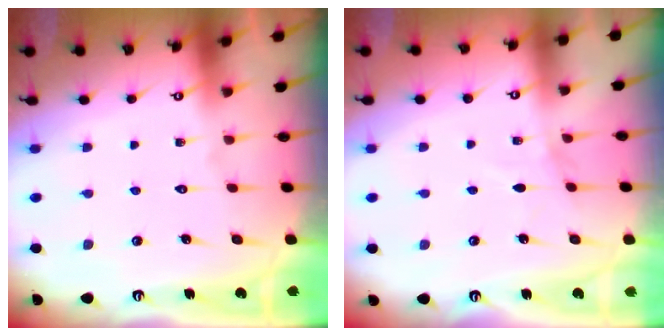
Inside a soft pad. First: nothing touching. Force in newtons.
{"total": 3.1, "press": 3.1, "slide": 0.4}